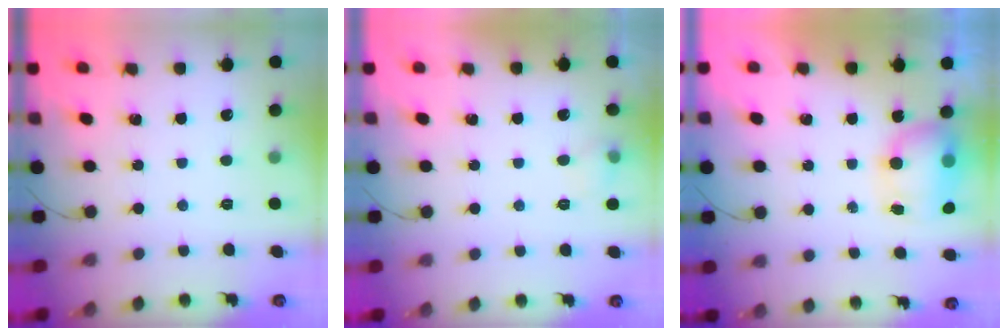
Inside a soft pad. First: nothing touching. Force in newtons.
{"total": 5.7, "press": 5.4, "slide": 2.0}
{"total": 7.9, "press": 7.8, "slide": 1.2}